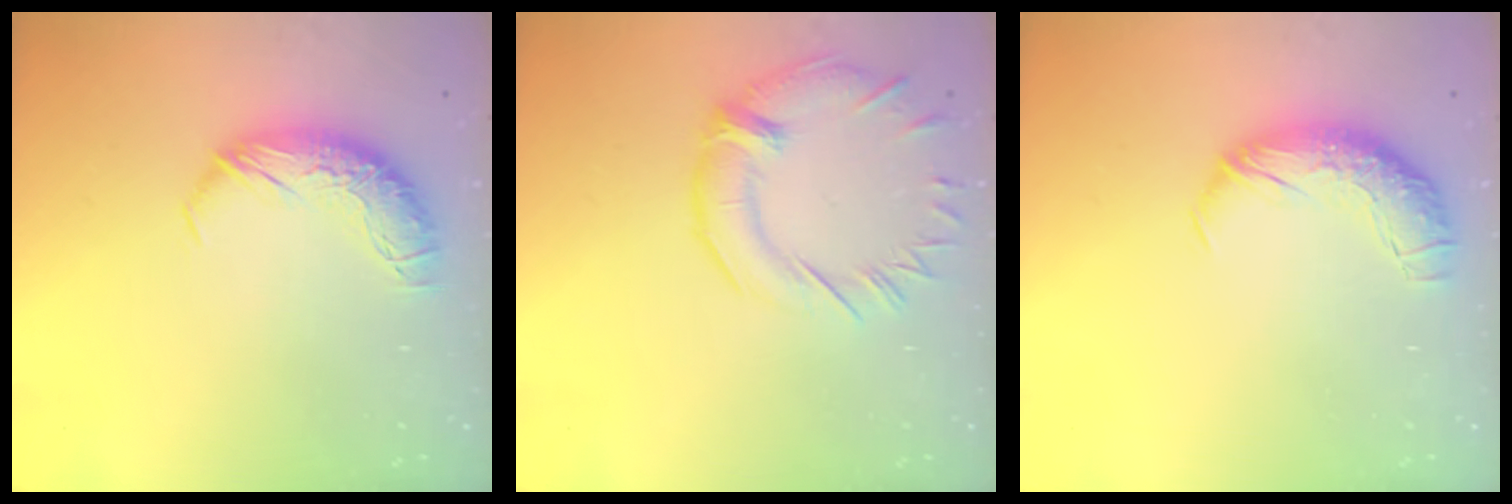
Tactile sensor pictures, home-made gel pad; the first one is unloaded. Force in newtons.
{"total": 2.0, "press": 1.7, "slide": 1.0}
{"total": 2.3, "press": 0.9, "slide": 2.2}